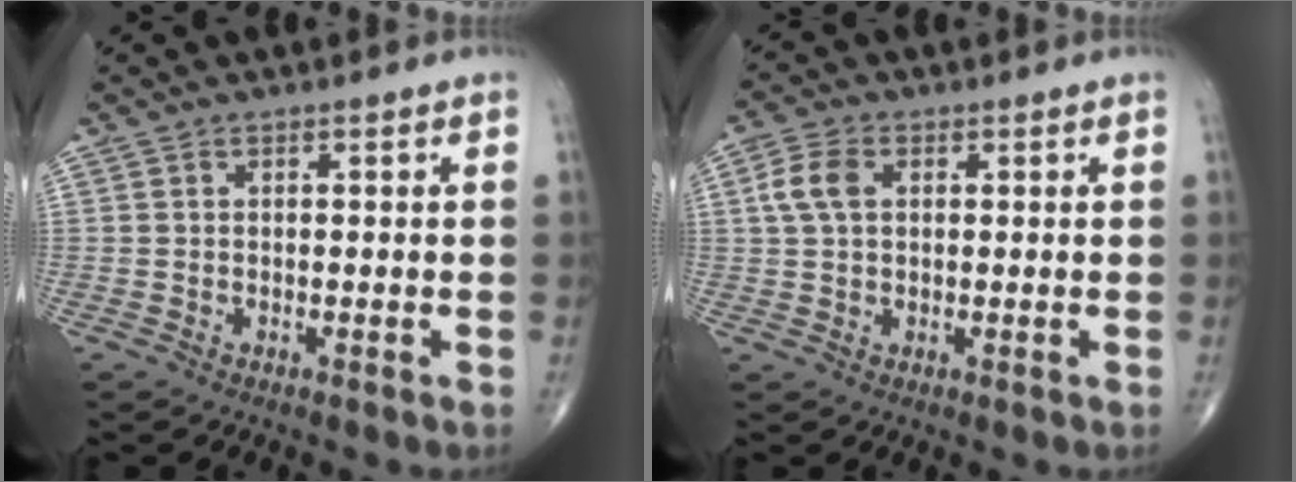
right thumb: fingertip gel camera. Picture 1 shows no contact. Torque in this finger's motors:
{"motor_torque": [-0.08, 0.20, 0.58, 0.01, 0.02]}